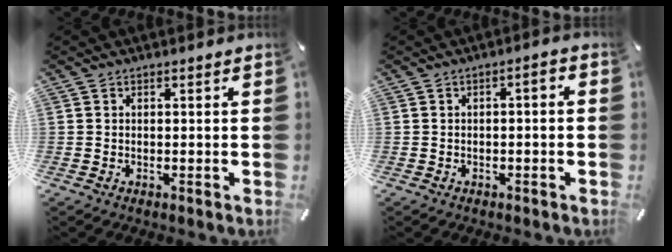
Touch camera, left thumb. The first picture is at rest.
{"total": 2.4, "force": [-1.4, 0.8, 1.8], "torque": [-0.029, 0.009, -0.026]}